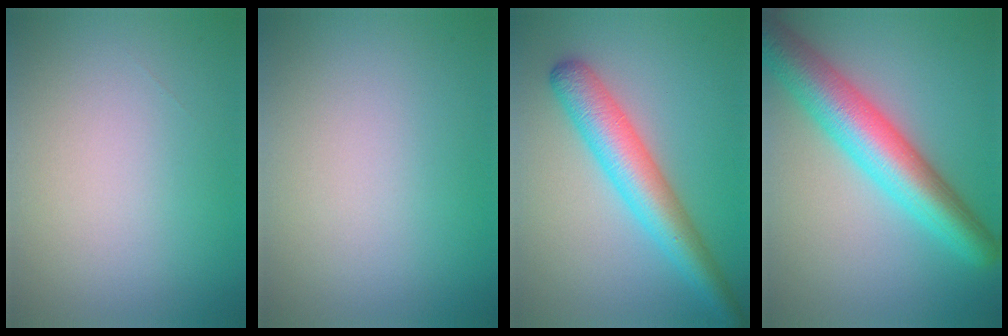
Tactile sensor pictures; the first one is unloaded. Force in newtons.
{"total": 0.0}
{"total": 5.6, "press": 5.6, "slide": 0.1}
{"total": 8.0, "press": 8.0, "slide": 0.1}